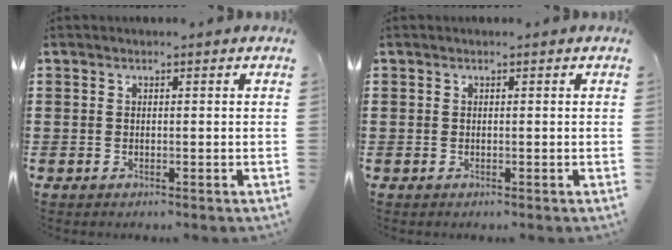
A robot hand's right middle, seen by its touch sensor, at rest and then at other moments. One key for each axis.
{"total": 0.0}